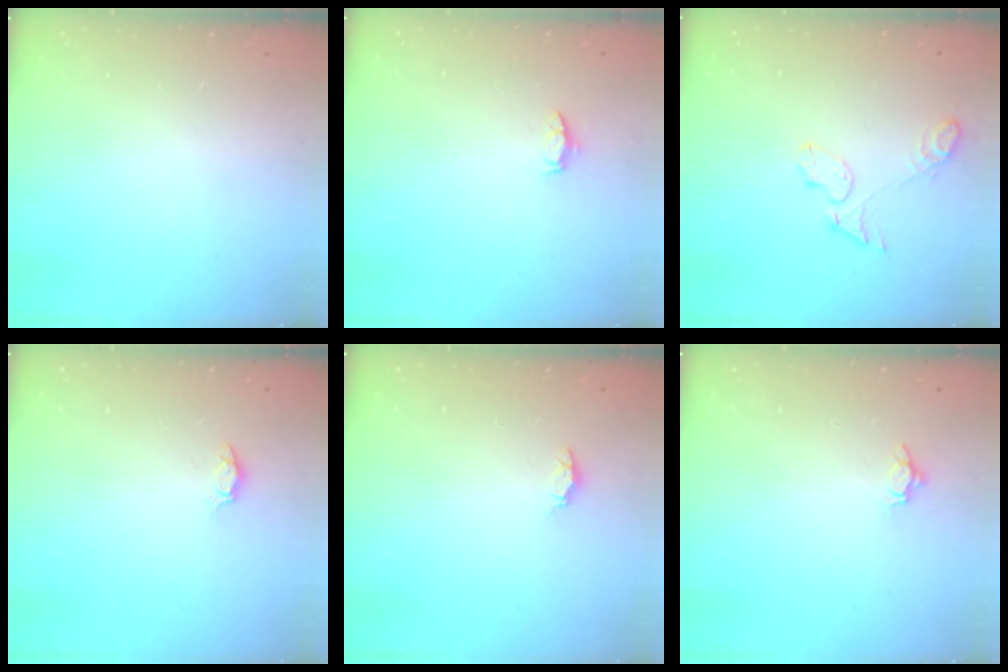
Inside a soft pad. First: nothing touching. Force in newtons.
{"total": 3.1, "press": 3.1, "slide": 0.3}
{"total": 6.8, "press": 6.8, "slide": 0.4}
{"total": 2.9, "press": 2.9, "slide": 0.4}
{"total": 1.2, "press": 1.1, "slide": 0.4}
{"total": 4.0, "press": 4.0, "slide": 0.6}